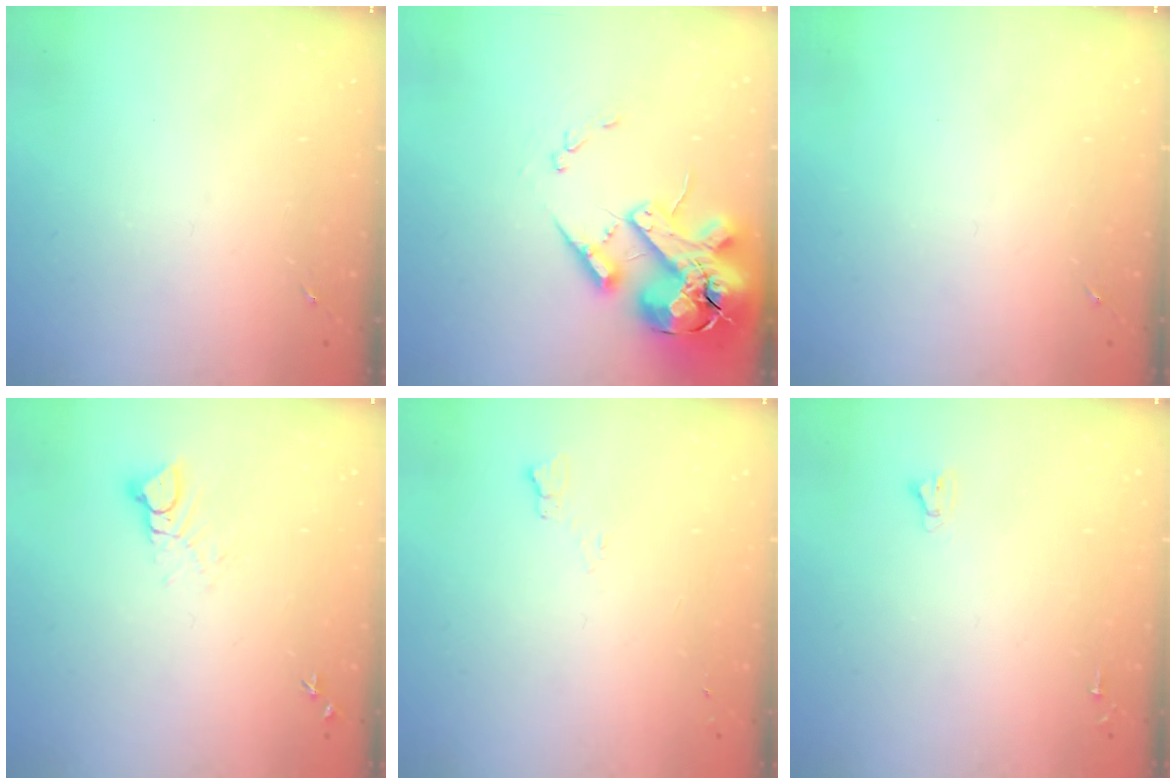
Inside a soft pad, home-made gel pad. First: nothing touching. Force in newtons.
{"total": 18.6, "press": 18.4, "slide": 3.1}
{"total": 0.0}
{"total": 5.0, "press": 5.0, "slide": 0.2}
{"total": 4.6, "press": 4.5, "slide": 0.6}
{"total": 2.0, "press": 2.0, "slide": 0.2}